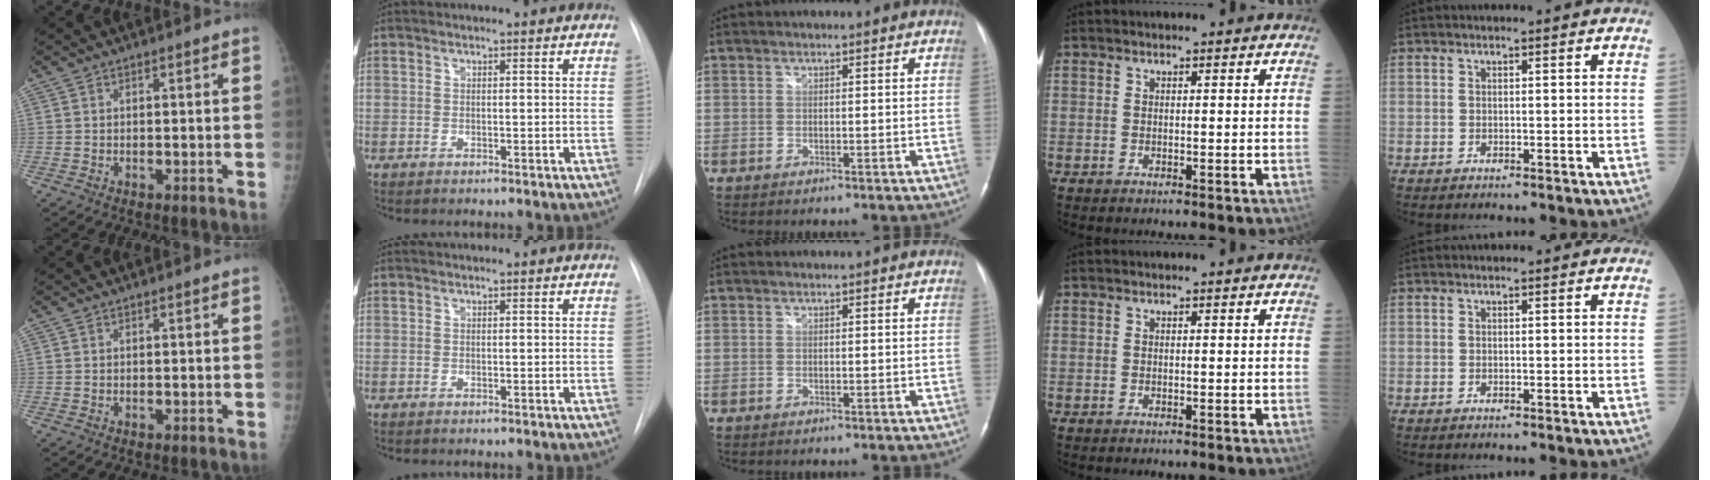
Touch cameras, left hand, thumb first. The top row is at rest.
{}